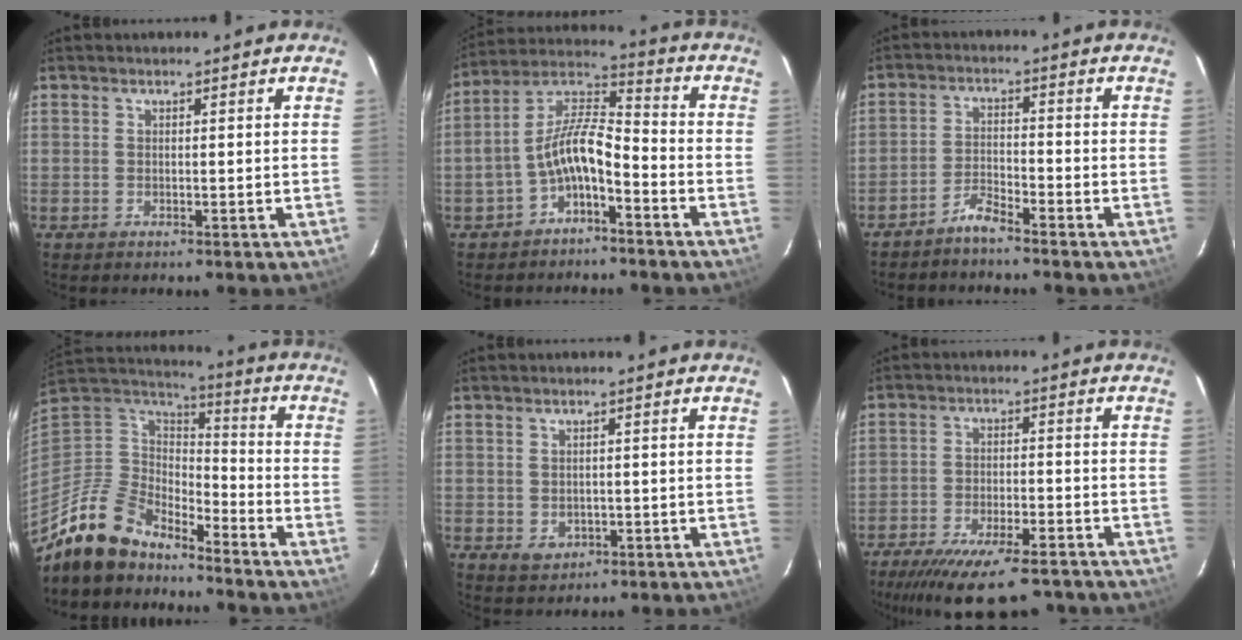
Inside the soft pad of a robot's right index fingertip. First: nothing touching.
{"total": 10.3, "force": [-4.6, 4.3, 8.1], "torque": [-0.173, 0.022, -0.084]}
{"total": 3.9, "force": [-3.5, 0.5, 1.6], "torque": [-0.048, 0.011, -0.068]}
{"total": 17.0, "force": [-14.1, 7.1, 6.4], "torque": [-0.157, -0.001, -0.258]}
{"total": 3.7, "force": [-0.6, 3.1, 1.9], "torque": [-0.038, 0.000, 0.003]}
{"total": 18.6, "force": [-14.4, 5.5, 10.5], "torque": [-0.203, -0.041, -0.213]}